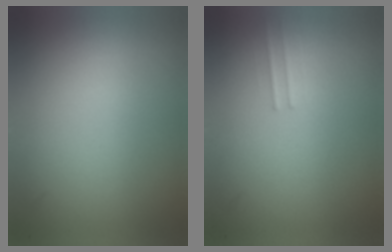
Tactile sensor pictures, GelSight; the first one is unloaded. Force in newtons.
{"total": 1.1}